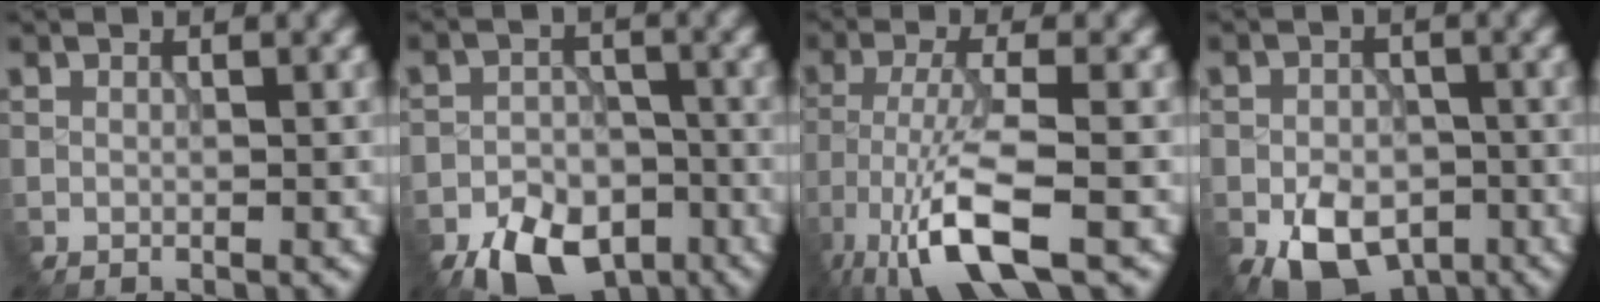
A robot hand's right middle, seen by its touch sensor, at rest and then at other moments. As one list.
[{"total": 7.5, "force": [-5.3, 4.1, 3.4], "torque": [-0.051, -0.016, -0.086]}, {"total": 8.2, "force": [-5.2, 1.6, 6.2], "torque": [-0.122, -0.005, -0.102]}, {"total": 7.3, "force": [-3.6, 4.8, 4.1], "torque": [-0.078, -0.027, -0.056]}]